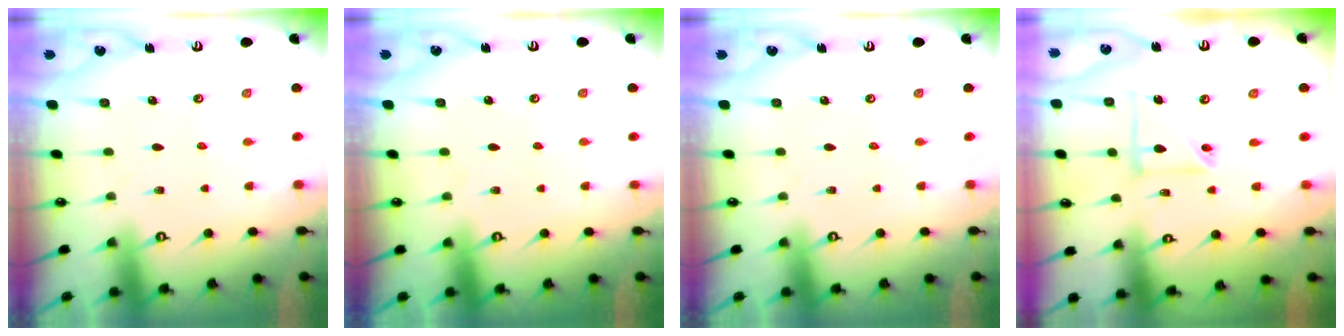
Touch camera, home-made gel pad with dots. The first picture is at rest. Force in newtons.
{"total": 0.0}
{"total": 0.0}
{"total": 11.6, "press": 11.5, "slide": 1.3}